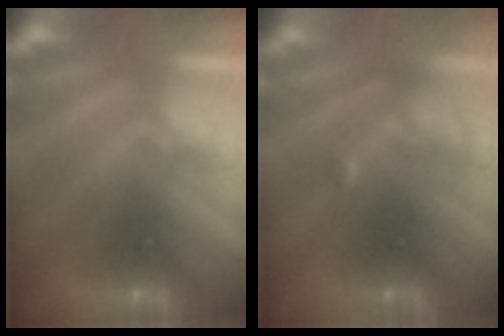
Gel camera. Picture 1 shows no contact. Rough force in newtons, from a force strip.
{"total": 2.4}